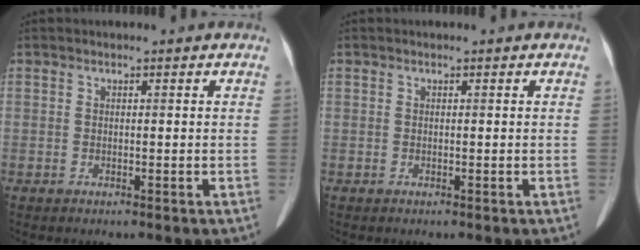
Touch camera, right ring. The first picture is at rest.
{"total": 0.0}